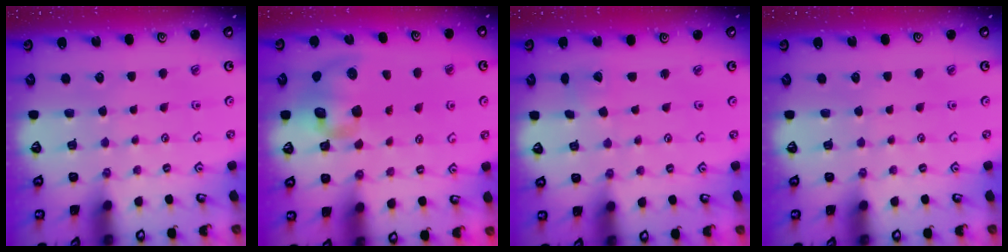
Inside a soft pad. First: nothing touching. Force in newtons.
{"total": 11.5, "press": 11.4, "slide": 1.9}
{"total": 2.5, "press": 2.4, "slide": 0.3}
{"total": 0.0}